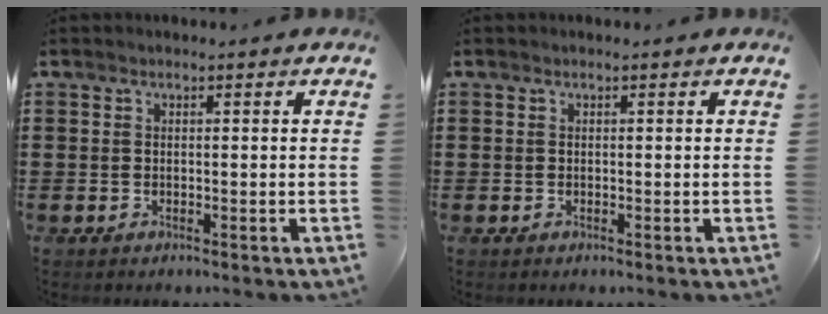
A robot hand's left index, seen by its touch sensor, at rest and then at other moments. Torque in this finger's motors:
{"motor_torque": [-0.05, -0.05, 0.04, -0.01]}